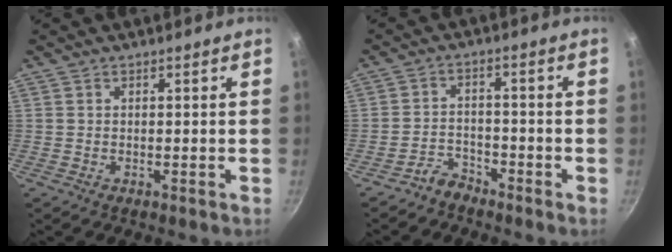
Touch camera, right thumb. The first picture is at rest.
{"total": 3.5, "force": [-3.2, 1.5, 0.4], "torque": [-0.001, 0.037, -0.061]}